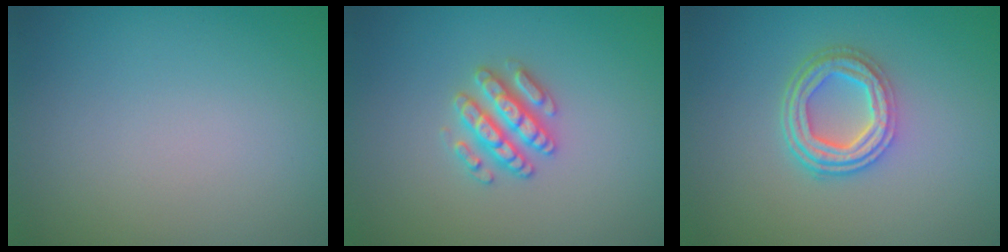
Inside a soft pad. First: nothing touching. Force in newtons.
{"total": 2.9, "press": 2.8, "slide": 0.5}
{"total": 4.3, "press": 3.3, "slide": 2.7}